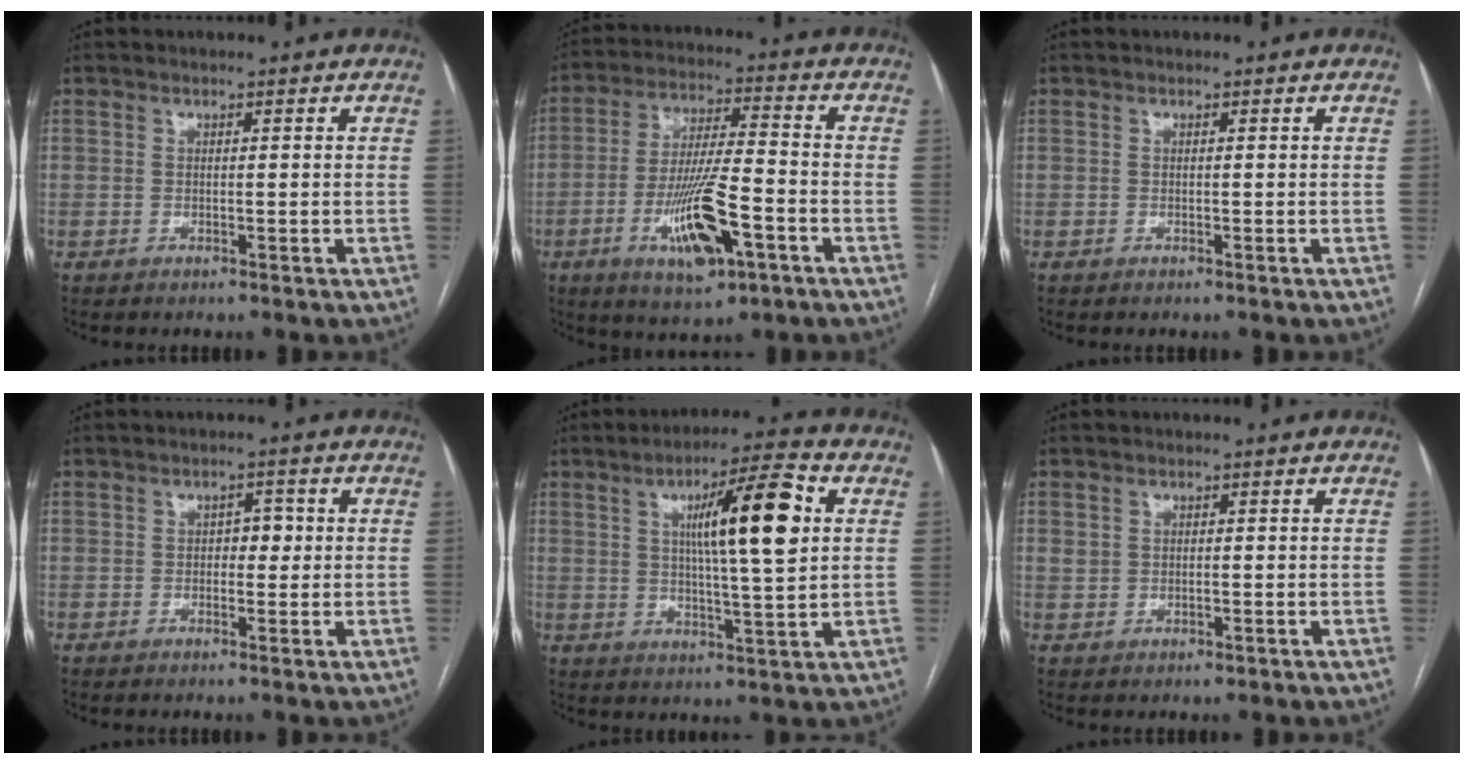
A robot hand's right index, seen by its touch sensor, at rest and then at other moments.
{"total": 13.2, "force": [-5.2, 2.8, 11.8], "torque": [-0.225, -0.009, -0.086]}
{"total": 0.0}
{"total": 2.4, "force": [0.1, 1.5, 1.9], "torque": [-0.022, 0.011, 0.000]}
{"total": 13.2, "force": [3.4, 1.0, 12.7], "torque": [-0.204, 0.010, 0.053]}
{"total": 1.7, "force": [0.2, 1.3, 1.1], "torque": [-0.026, 0.005, 0.009]}